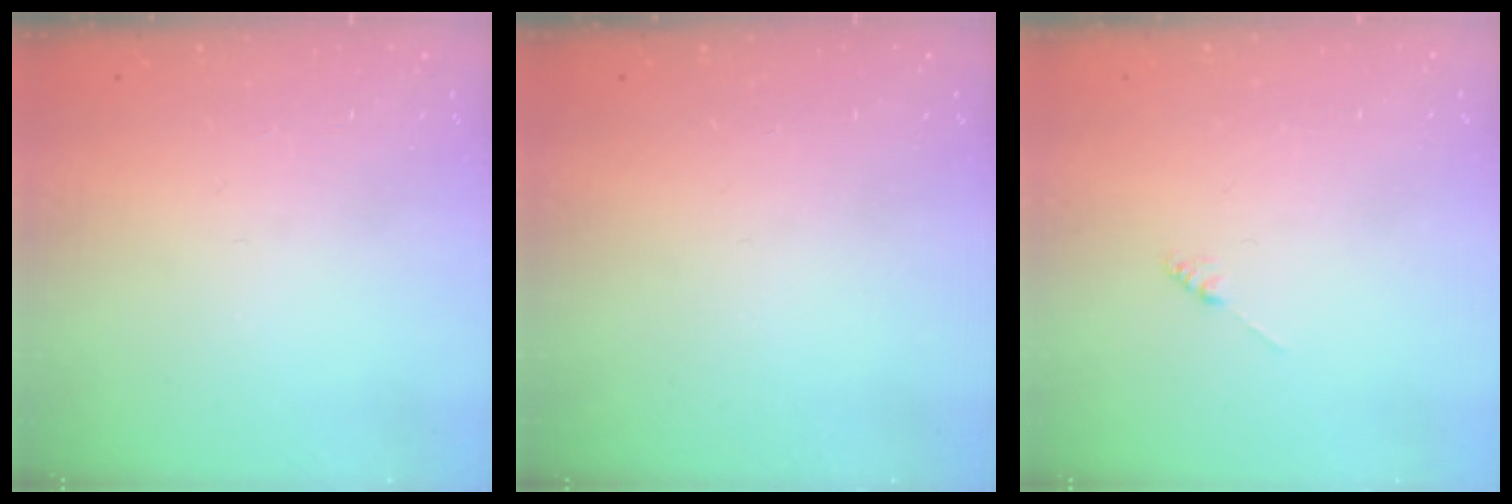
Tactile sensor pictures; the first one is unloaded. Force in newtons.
{"total": 0.0}
{"total": 0.0}